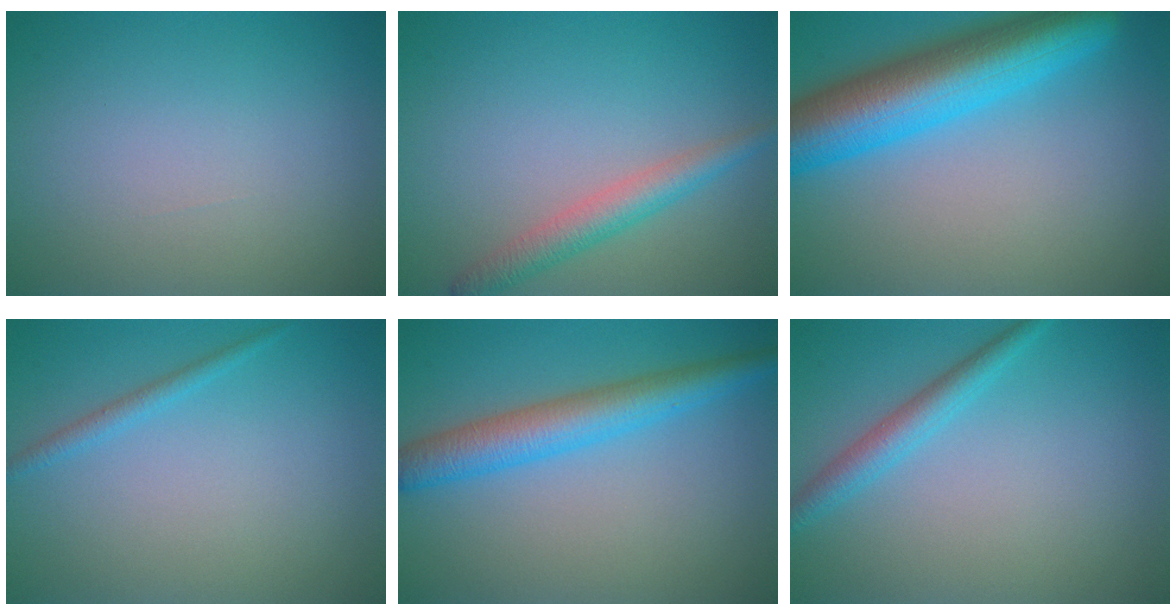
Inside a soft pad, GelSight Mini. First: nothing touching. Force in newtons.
{"total": 2.9, "press": 2.9, "slide": 0.1}
{"total": 9.9, "press": 9.9, "slide": 0.4}
{"total": 1.2, "press": 1.1, "slide": 0.1}
{"total": 5.0, "press": 5.0, "slide": 0.1}
{"total": 2.5, "press": 2.5, "slide": 0.0}